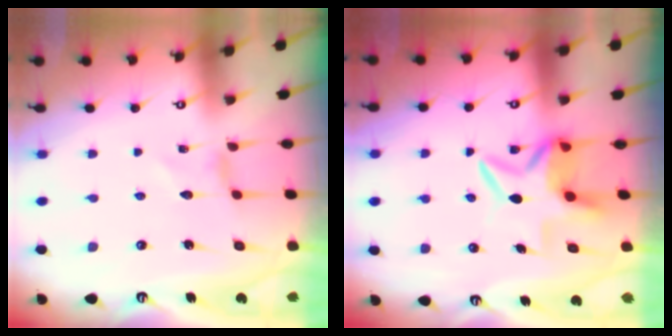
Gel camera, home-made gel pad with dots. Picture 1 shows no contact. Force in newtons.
{"total": 7.6, "press": 7.5, "slide": 1.1}